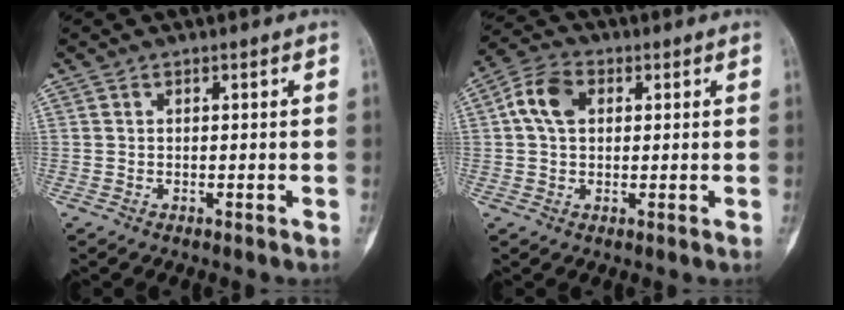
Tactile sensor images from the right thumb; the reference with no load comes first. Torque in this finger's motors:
{"motor_torque": [0.01, 0.01, 0.01, 0.00, 0.02]}